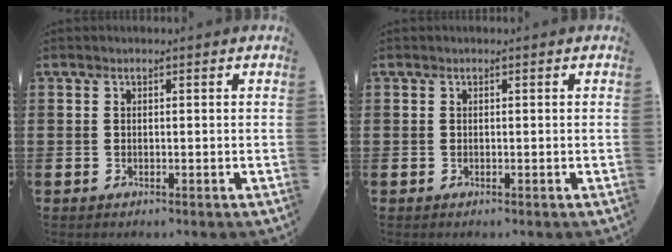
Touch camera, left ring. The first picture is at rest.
{"total": 0.0}